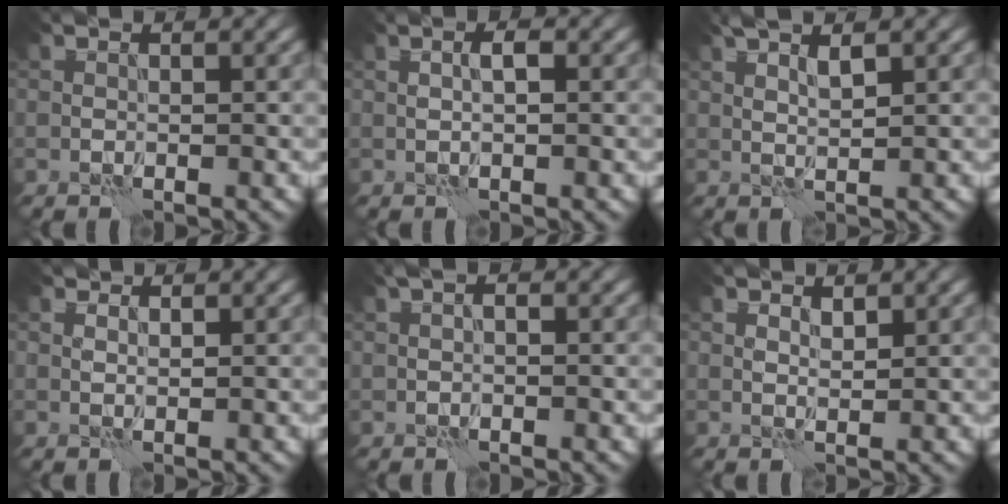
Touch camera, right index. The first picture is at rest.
{"total": 1.5, "force": [0.2, 0.4, 1.4], "torque": [-0.025, 0.004, 0.003]}
{"total": 2.5, "force": [1.4, 0.5, 2.0], "torque": [-0.036, -0.002, 0.029]}
{"total": 1.4, "force": [1.0, 0.7, 0.6], "torque": [-0.011, -0.007, 0.014]}
{"total": 1.6, "force": [0.4, 0.9, 1.3], "torque": [-0.010, 0.004, 0.001]}
{"total": 1.2, "force": [0.9, 0.5, 0.6], "torque": [-0.014, -0.002, 0.017]}